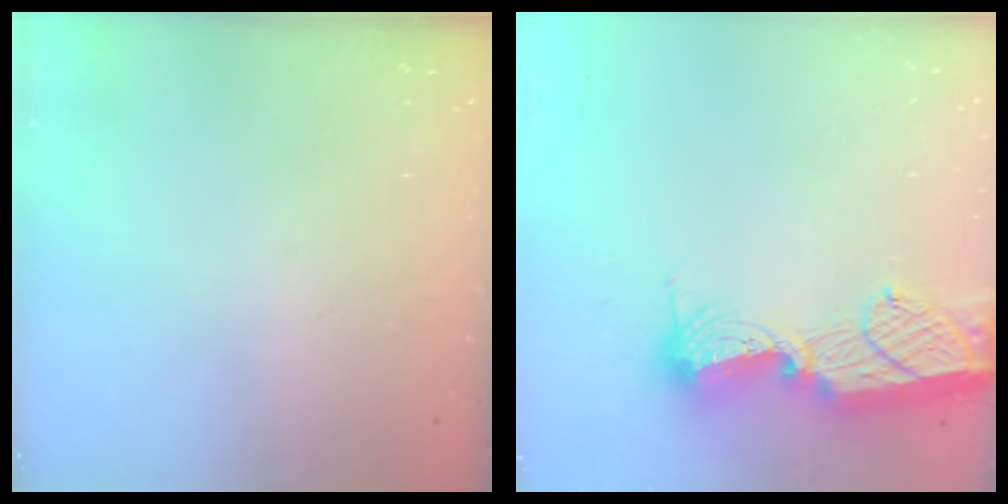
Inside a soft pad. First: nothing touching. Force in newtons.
{"total": 15.2, "press": 15.1, "slide": 1.3}